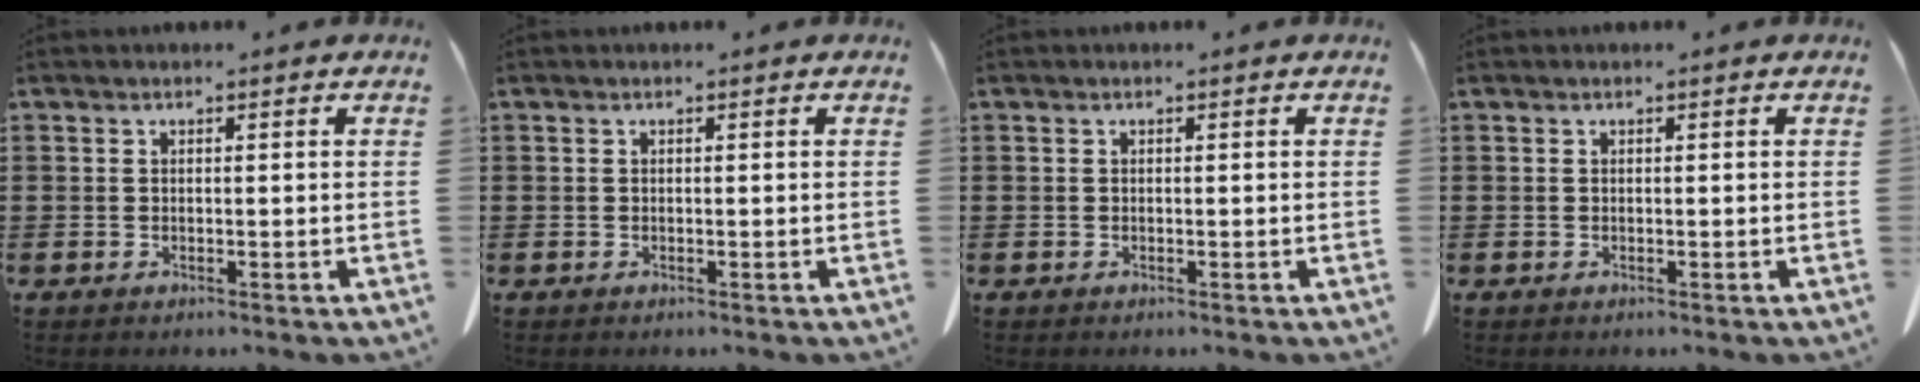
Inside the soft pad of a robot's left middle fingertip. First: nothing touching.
{"total": 0.0}
{"total": 0.0}
{"total": 0.0}